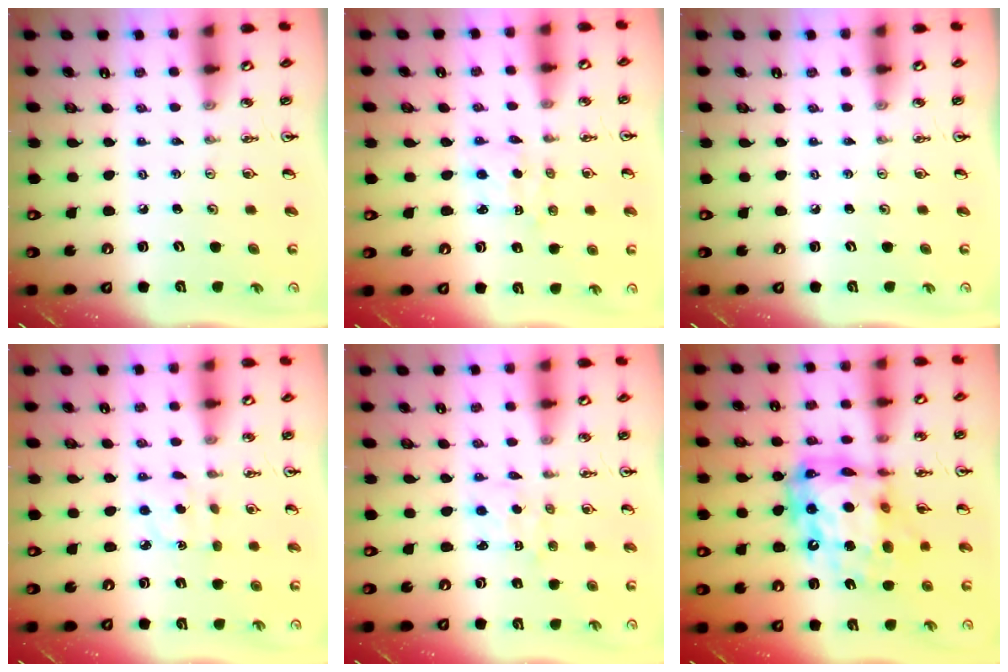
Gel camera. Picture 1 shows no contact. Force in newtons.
{"total": 1.6, "press": 1.4, "slide": 0.7}
{"total": 0.0}
{"total": 2.8, "press": 2.6, "slide": 0.8}
{"total": 2.4, "press": 2.4, "slide": 0.3}
{"total": 19.1, "press": 19.0, "slide": 2.0}